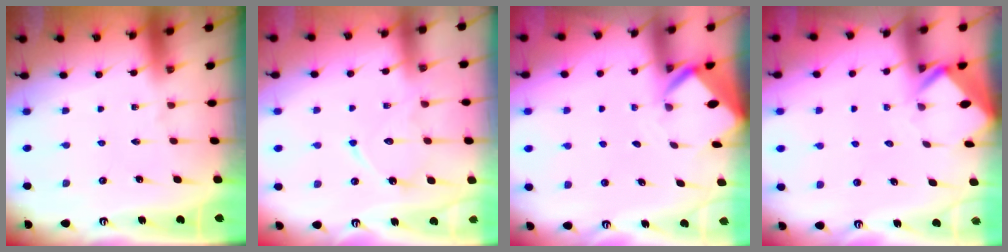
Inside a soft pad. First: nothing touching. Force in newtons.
{"total": 11.6, "press": 11.5, "slide": 1.0}
{"total": 3.0, "press": 3.0, "slide": 0.1}
{"total": 3.0, "press": 3.0, "slide": 0.3}